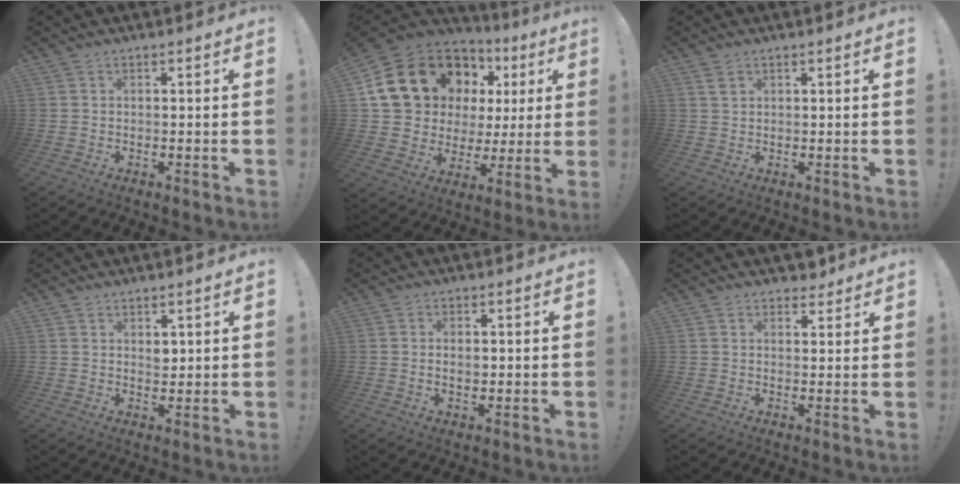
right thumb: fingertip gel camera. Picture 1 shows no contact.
{"total": 20.1, "force": [10.0, 13.7, 10.8], "torque": [-0.184, -0.050, 0.217]}
{"total": 1.9, "force": [1.2, 1.0, 1.1], "torque": [-0.016, -0.004, 0.021]}
{"total": 2.7, "force": [1.5, 1.9, 1.2], "torque": [-0.004, -0.009, 0.023]}
{"total": 2.5, "force": [-0.1, 1.5, 1.9], "torque": [-0.023, 0.001, -0.006]}
{"total": 3.6, "force": [2.8, 2.1, 0.9], "torque": [-0.003, -0.014, 0.049]}